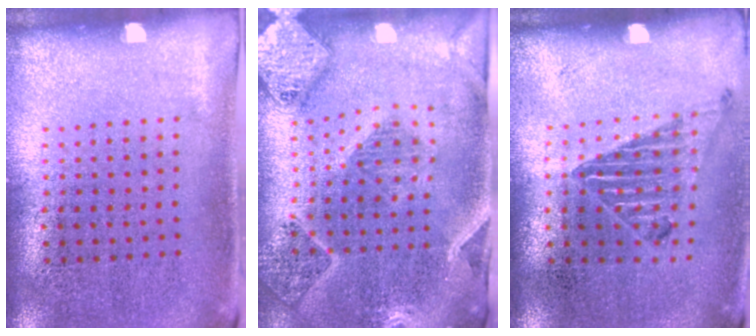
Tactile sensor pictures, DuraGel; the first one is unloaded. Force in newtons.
{"total": 2.8, "press": 2.4, "slide": 1.4}
{"total": 1.0, "press": 1.0, "slide": 0.1}